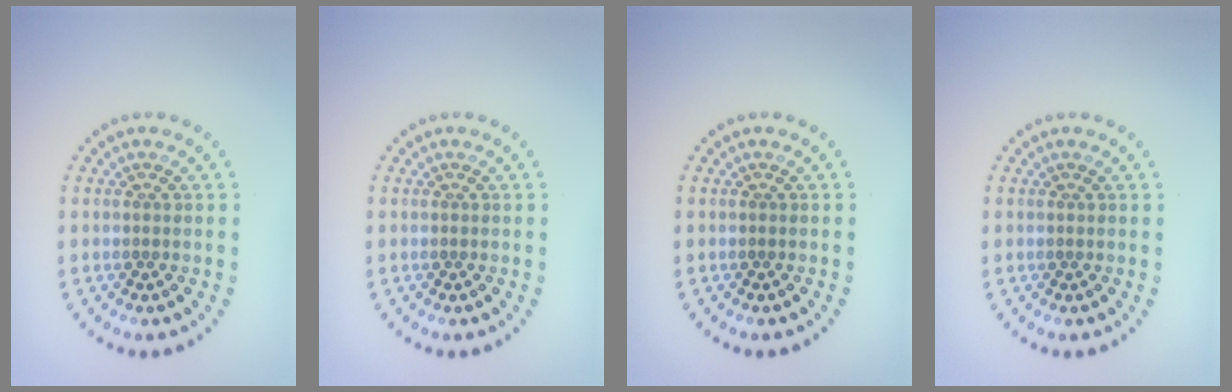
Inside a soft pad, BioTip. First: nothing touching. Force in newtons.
{"total": 0.0}
{"total": 0.0}
{"total": 0.0}